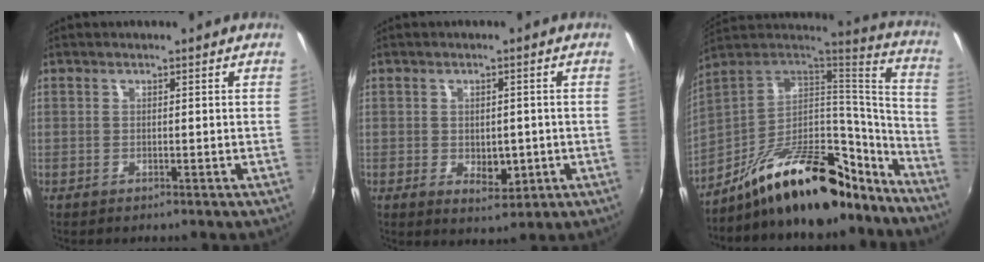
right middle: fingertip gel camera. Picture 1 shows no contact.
{"total": 4.6, "force": [-0.8, 3.1, 3.3], "torque": [-0.051, -0.009, -0.009]}
{"total": 23.8, "force": [-17.4, 9.2, 13.4], "torque": [-0.202, 0.030, -0.269]}